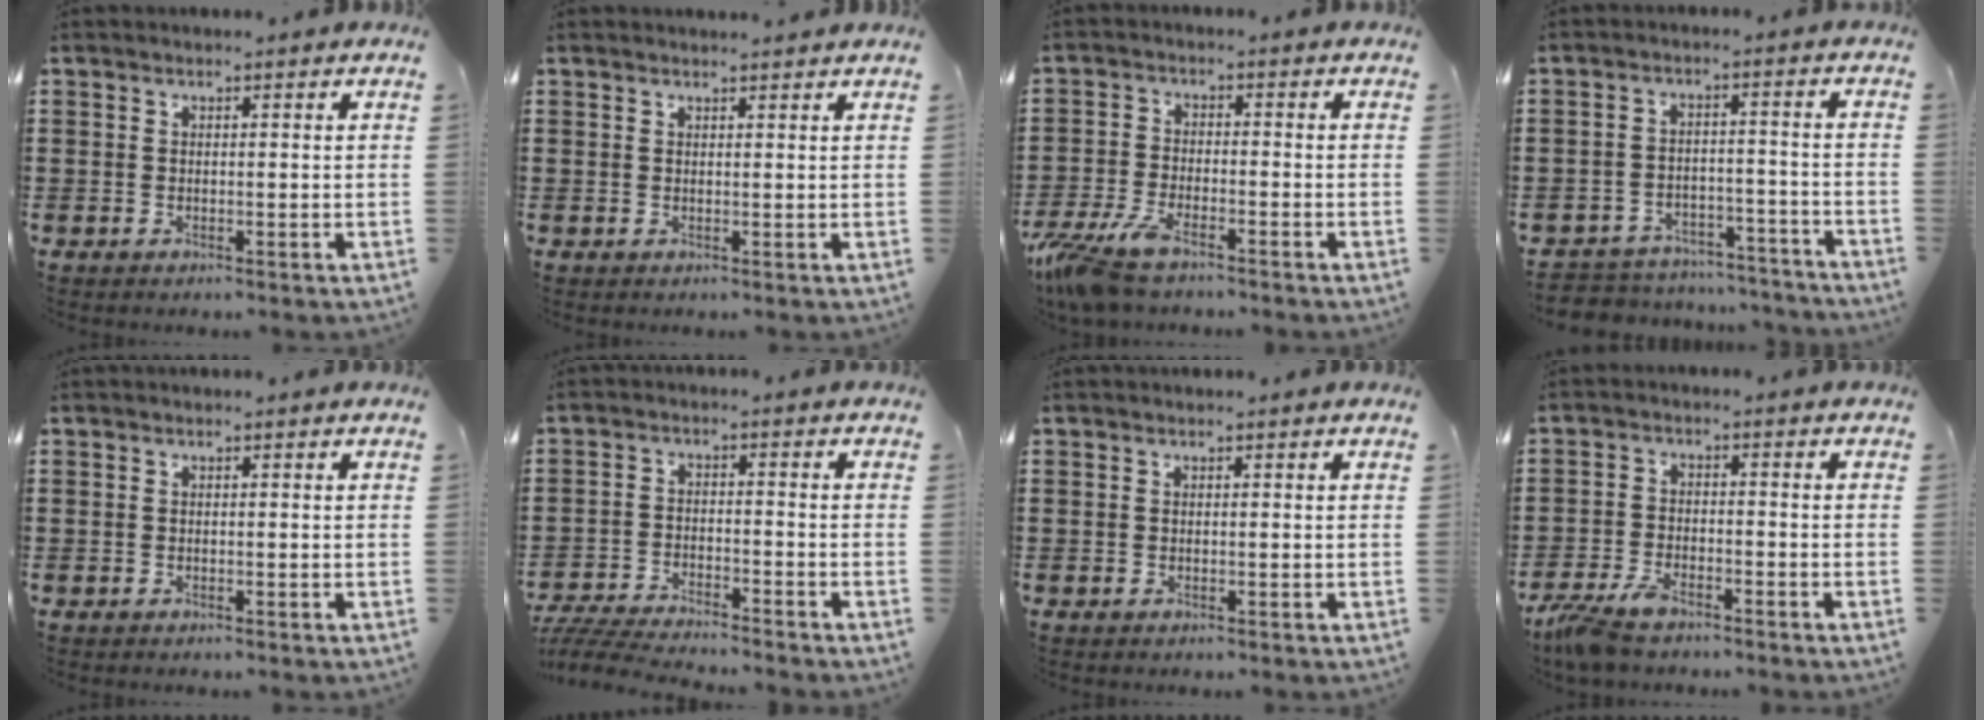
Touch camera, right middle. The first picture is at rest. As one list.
[{"total": 0.9, "force": [0.9, -0.1, 0.0], "torque": [-0.002, -0.004, 0.018]}, {"total": 6.2, "force": [-4.9, 1.2, 3.5], "torque": [-0.099, -0.014, -0.100]}, {"total": 5.0, "force": [-4.9, 0.8, 0.0], "torque": [-0.008, 0.009, -0.104]}, {"total": 0.0}, {"total": 5.3, "force": [-5.2, 0.1, 1.2], "torque": [-0.037, -0.006, -0.107]}, {"total": 0.0}, {"total": 4.7, "force": [-3.9, 1.3, 2.2], "torque": [-0.064, -0.004, -0.084]}]